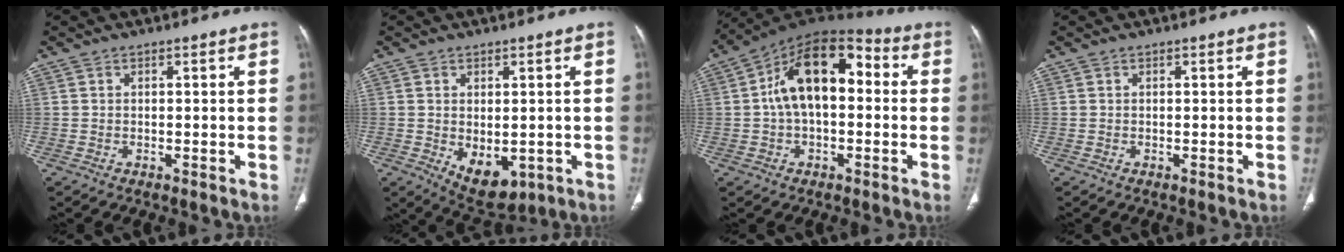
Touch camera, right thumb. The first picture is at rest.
{"total": 7.7, "force": [-1.6, 4.7, 5.9], "torque": [-0.074, -0.007, 0.000]}
{"total": 15.7, "force": [1.3, 9.0, 12.8], "torque": [-0.191, 0.044, 0.009]}
{"total": 0.0}